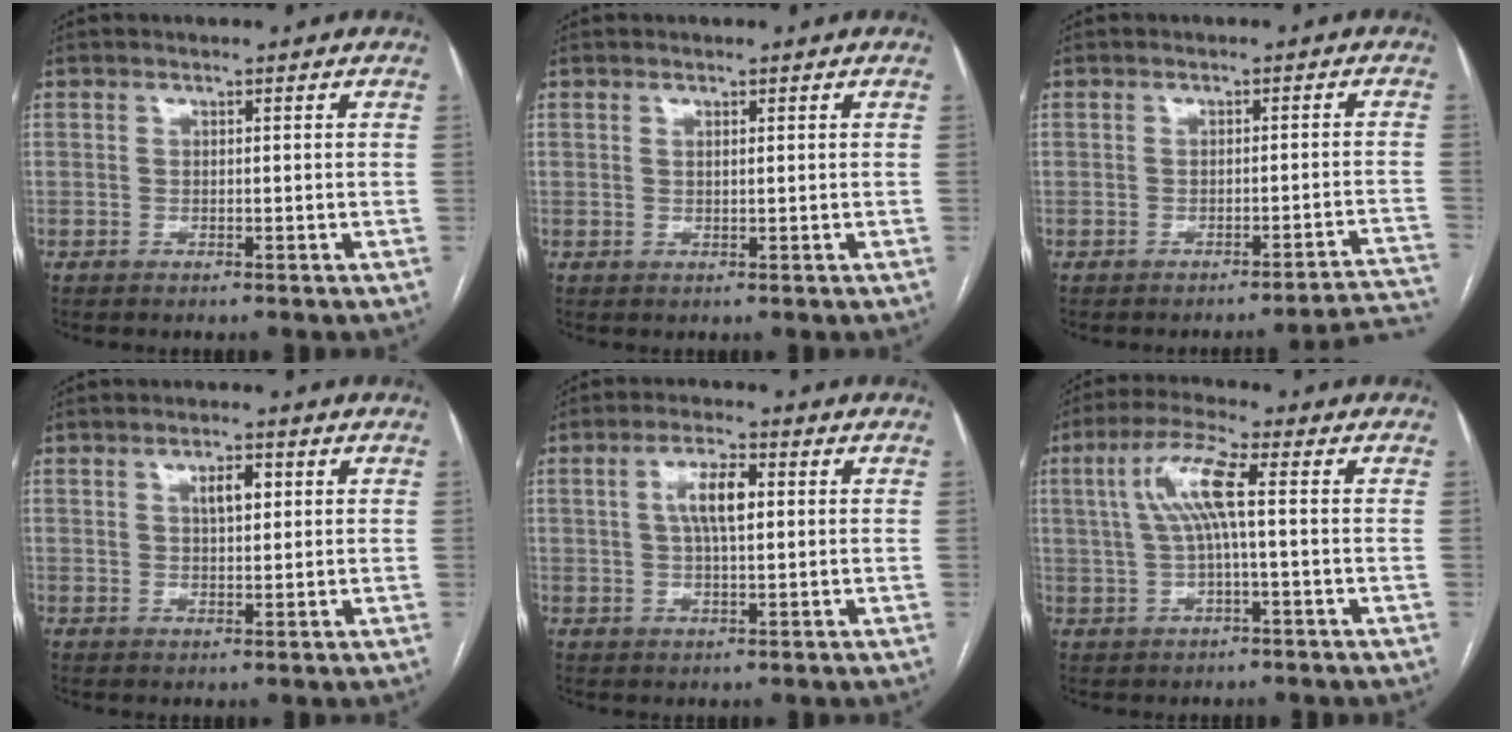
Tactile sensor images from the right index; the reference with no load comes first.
{"total": 0.7, "force": [0.3, 0.2, 0.6], "torque": [-0.013, 0.000, 0.005]}
{"total": 8.1, "force": [-7.9, -0.6, 1.3], "torque": [0.014, 0.017, -0.093]}
{"total": 3.4, "force": [1.1, 1.4, 2.9], "torque": [-0.048, 0.005, 0.019]}
{"total": 5.7, "force": [1.0, 1.7, 5.4], "torque": [-0.107, 0.012, 0.019]}
{"total": 7.5, "force": [0.9, 0.7, 7.4], "torque": [-0.153, 0.022, 0.019]}